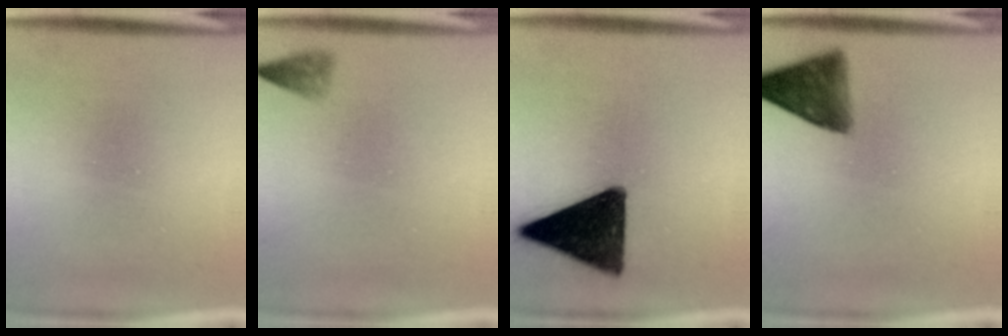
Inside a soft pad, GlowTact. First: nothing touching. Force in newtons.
{"total": 2.1}
{"total": 15.6}
{"total": 7.0}